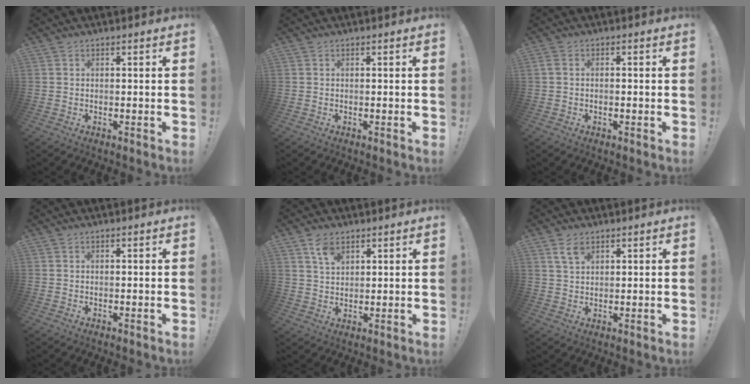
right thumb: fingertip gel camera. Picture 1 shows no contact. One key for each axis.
{"total": 0.0}
{"total": 1.3, "fx": -0.6, "fy": 0.8, "fz": 0.9, "tx": -0.022, "ty": 0.007, "tz": -0.008}
{"total": 0.0}
{"total": 5.9, "fx": 3.8, "fy": 3.4, "fz": 3.0, "tx": -0.047, "ty": -0.018, "tz": 0.069}
{"total": 4.5, "fx": 2.6, "fy": 2.2, "fz": 2.9, "tx": -0.051, "ty": -0.008, "tz": 0.048}